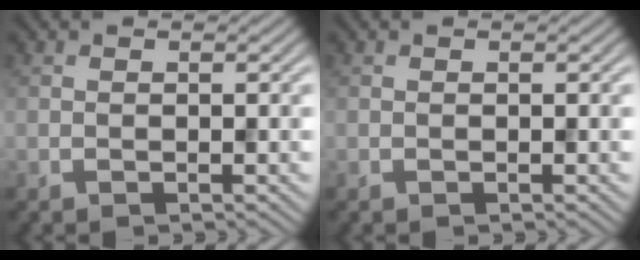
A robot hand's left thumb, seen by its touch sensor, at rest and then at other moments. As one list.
[{"total": 0.0}]